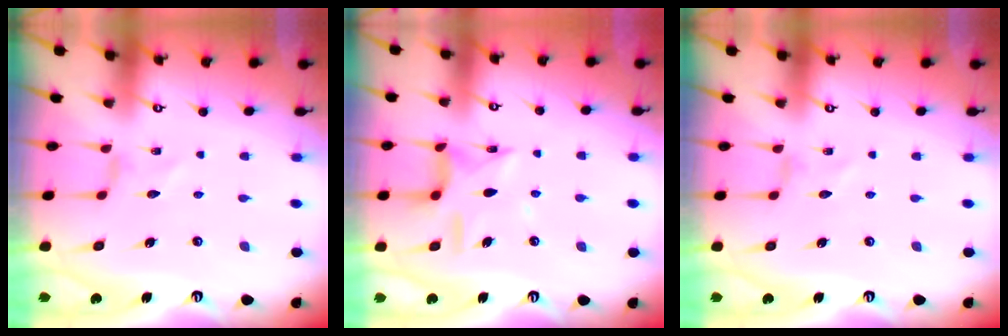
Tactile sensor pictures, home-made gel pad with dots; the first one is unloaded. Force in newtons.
{"total": 11.9, "press": 11.8, "slide": 0.9}
{"total": 0.0}